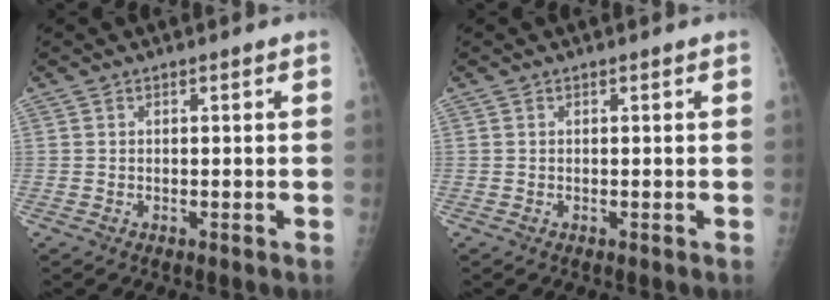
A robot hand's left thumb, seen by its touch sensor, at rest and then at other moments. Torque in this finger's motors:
{"motor_torque": [0.00, 0.00, -0.05, -0.05, 0.00]}